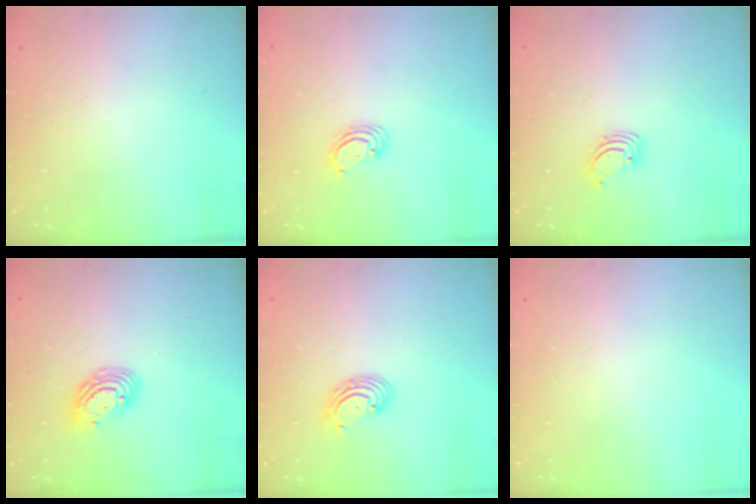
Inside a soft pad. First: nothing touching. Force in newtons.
{"total": 3.3, "press": 3.3, "slide": 0.2}
{"total": 1.4, "press": 1.4, "slide": 0.1}
{"total": 9.2, "press": 9.0, "slide": 1.5}
{"total": 2.7, "press": 2.7, "slide": 0.3}
{"total": 0.0}